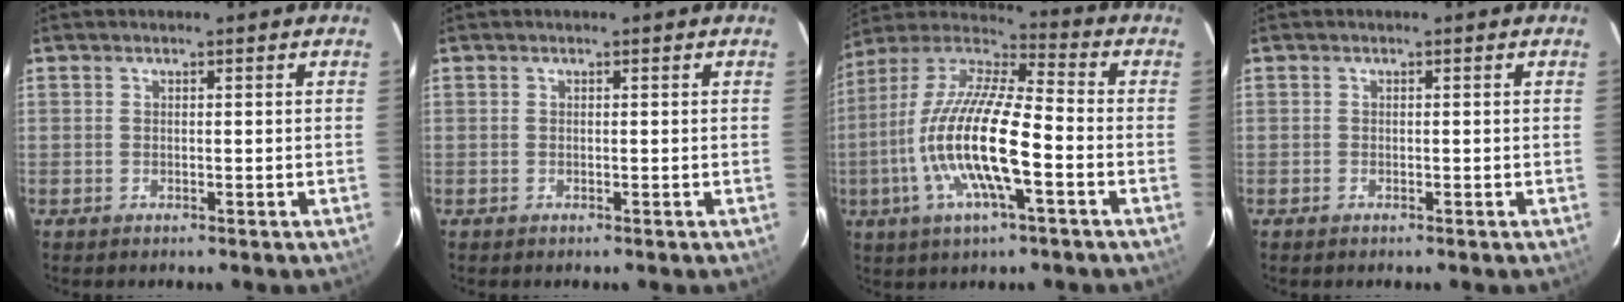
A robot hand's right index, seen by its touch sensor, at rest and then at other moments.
{"total": 0.0}
{"total": 18.4, "force": [-5.1, 4.2, 17.2], "torque": [-0.338, -0.010, -0.107]}
{"total": 0.0}